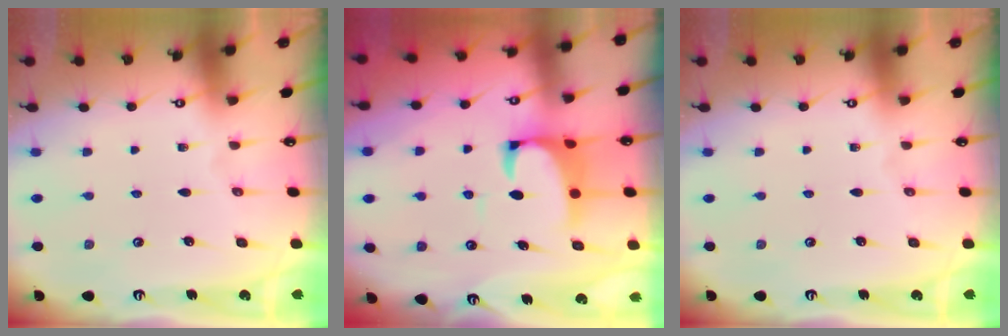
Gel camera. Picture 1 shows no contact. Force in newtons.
{"total": 3.6, "press": 3.4, "slide": 1.0}
{"total": 0.0}